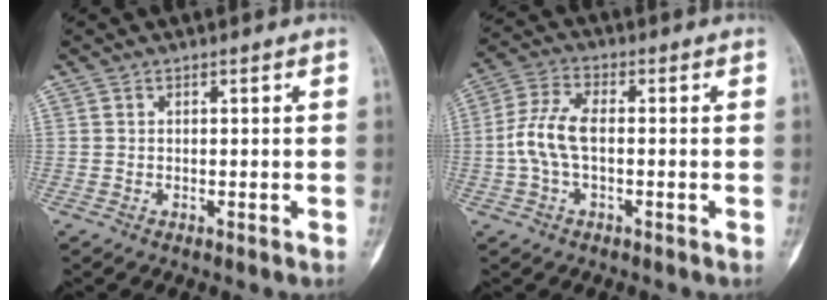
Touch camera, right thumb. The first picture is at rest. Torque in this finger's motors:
{"motor_torque": [0.18, 0.19, 0.10, -0.11, 0.12]}